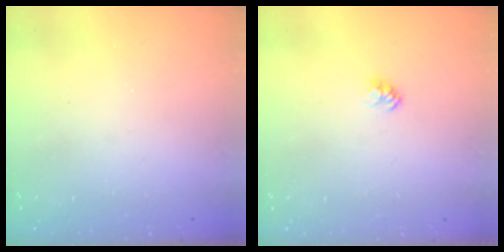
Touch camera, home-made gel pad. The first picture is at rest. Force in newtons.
{"total": 2.3, "press": 2.3, "slide": 0.3}